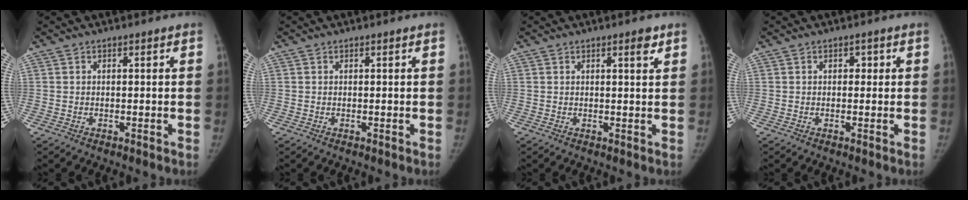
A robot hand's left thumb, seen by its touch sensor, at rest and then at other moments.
{"total": 0.0}
{"total": 2.0, "force": [1.2, 0.5, 1.5], "torque": [-0.017, -0.007, 0.017]}
{"total": 1.4, "force": [0.3, 1.1, 0.8], "torque": [0.003, 0.005, -0.001]}